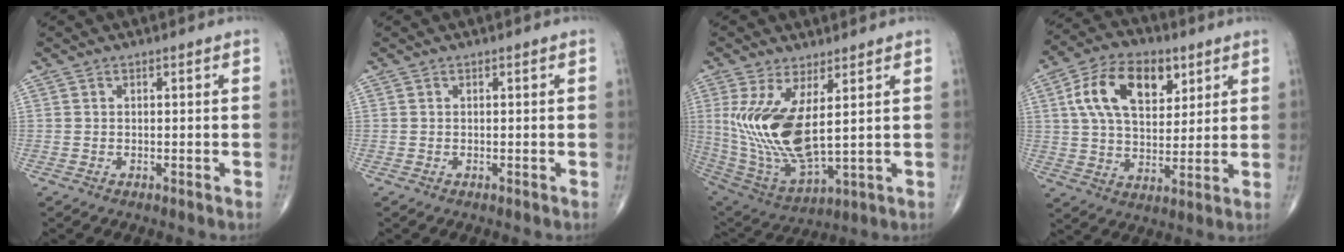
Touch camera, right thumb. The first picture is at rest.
{"total": 0.0}
{"total": 16.3, "force": [3.2, 6.4, 14.7], "torque": [-0.302, -0.033, 0.082]}
{"total": 15.8, "force": [5.9, 9.2, 11.3], "torque": [-0.172, -0.008, 0.104]}